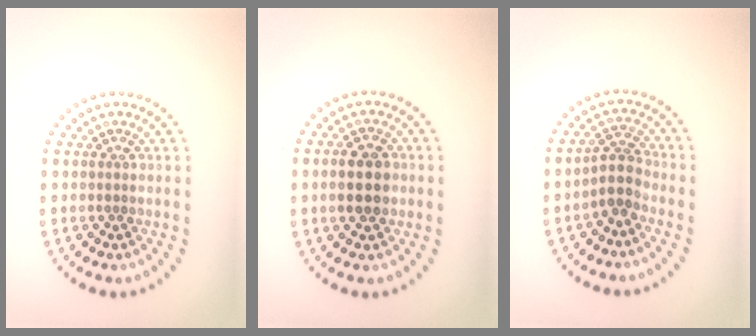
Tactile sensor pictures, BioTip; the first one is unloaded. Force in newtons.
{"total": 3.6, "press": 3.6, "slide": 0.2}
{"total": 2.5, "press": 2.0, "slide": 1.5}